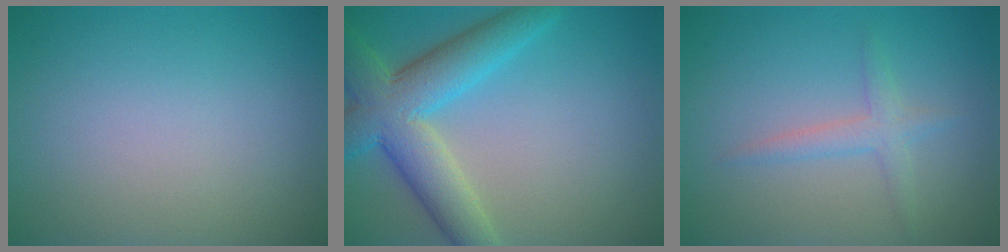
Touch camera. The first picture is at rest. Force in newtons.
{"total": 7.5, "press": 7.5, "slide": 0.4}
{"total": 2.0, "press": 2.0, "slide": 0.1}